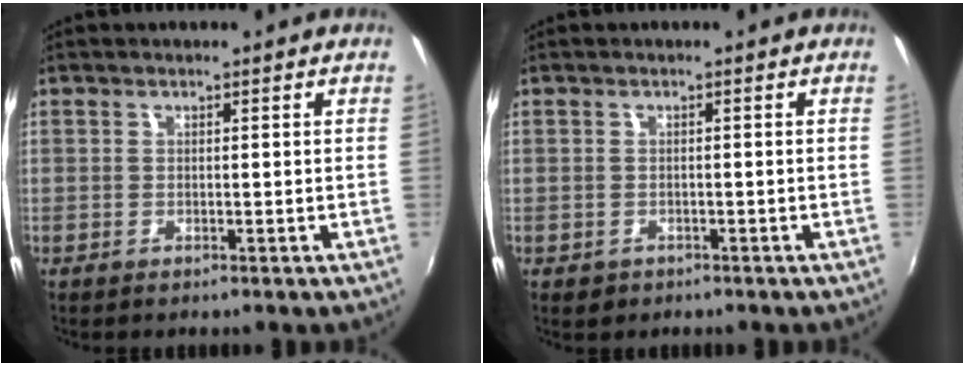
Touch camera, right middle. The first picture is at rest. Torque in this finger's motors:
{"motor_torque": [0.20, -0.15, -0.01, 0.00]}